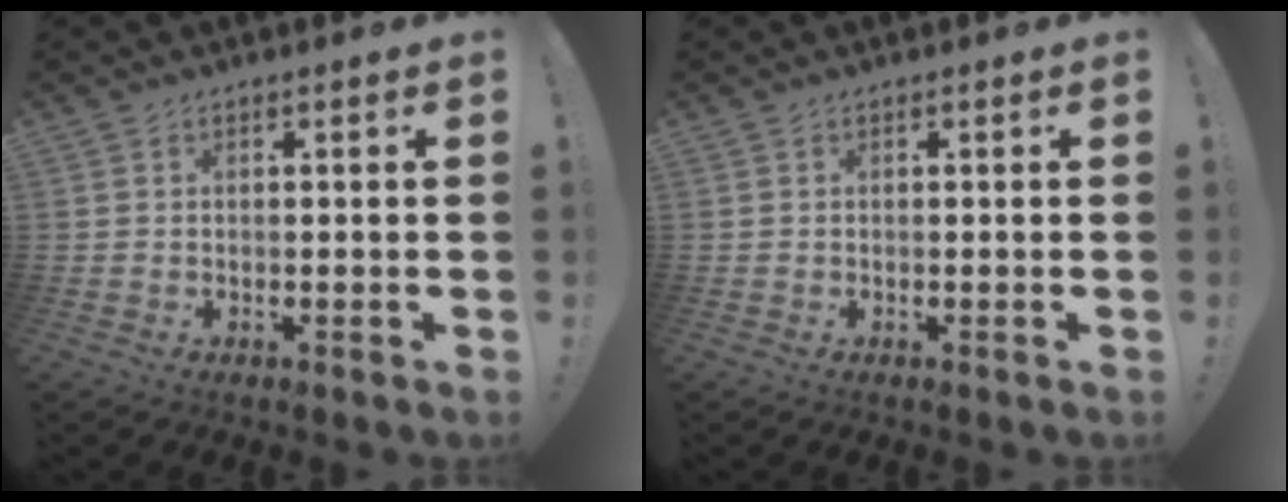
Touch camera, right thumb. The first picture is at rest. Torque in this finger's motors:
{"motor_torque": [0.00, 0.00, -0.02, 0.02, 0.00]}